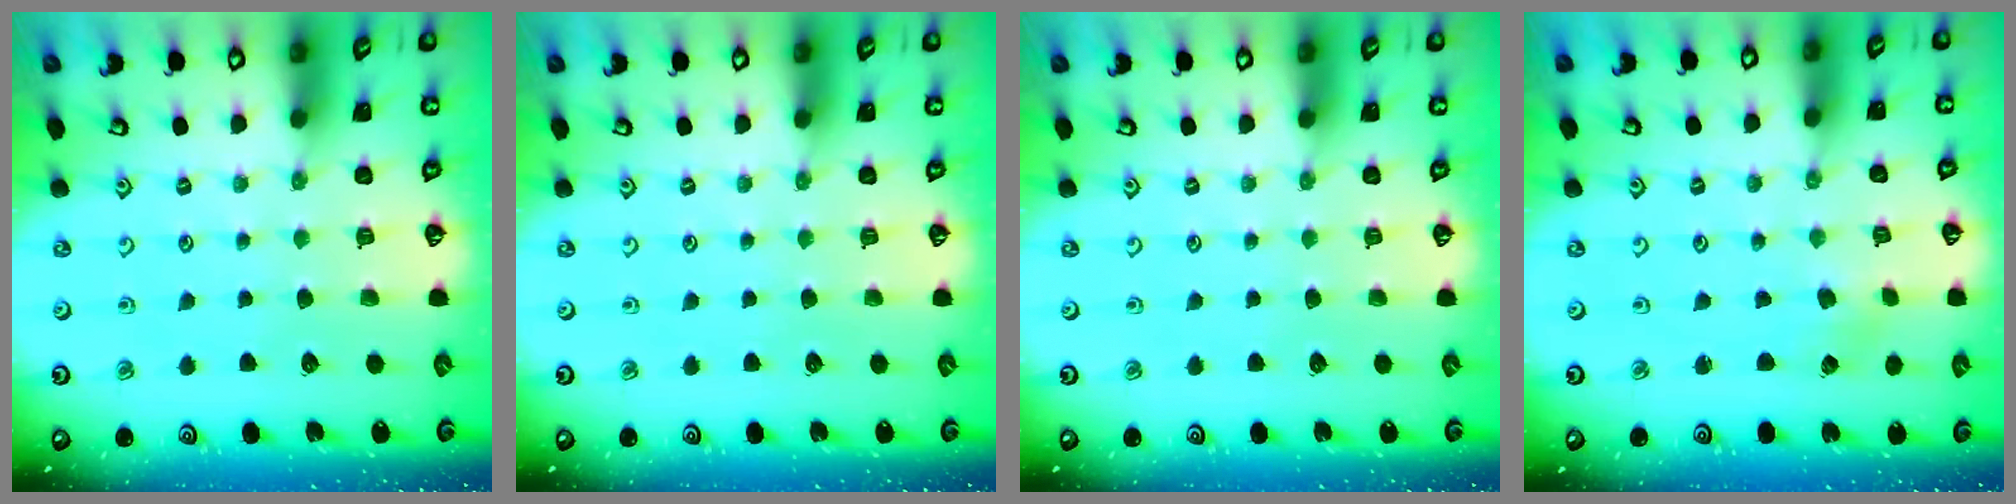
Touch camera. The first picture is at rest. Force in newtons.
{"total": 0.0}
{"total": 0.0}
{"total": 2.2, "press": 2.2, "slide": 0.2}